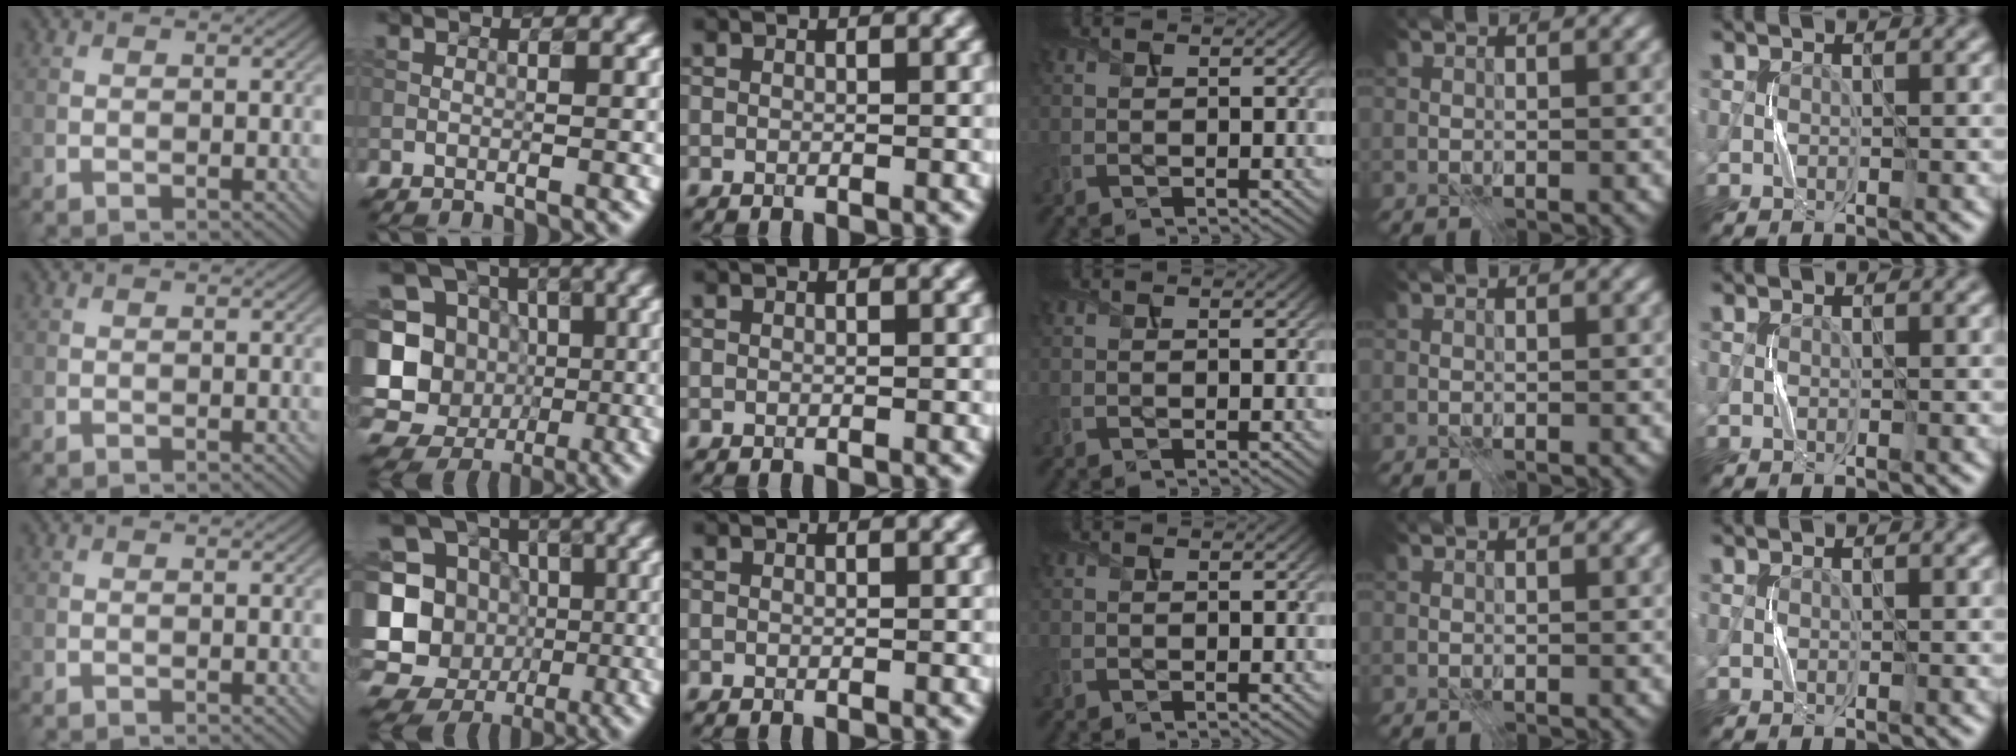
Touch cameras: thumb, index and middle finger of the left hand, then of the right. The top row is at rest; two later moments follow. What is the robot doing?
{"motion": "press", "object": "sticker"}